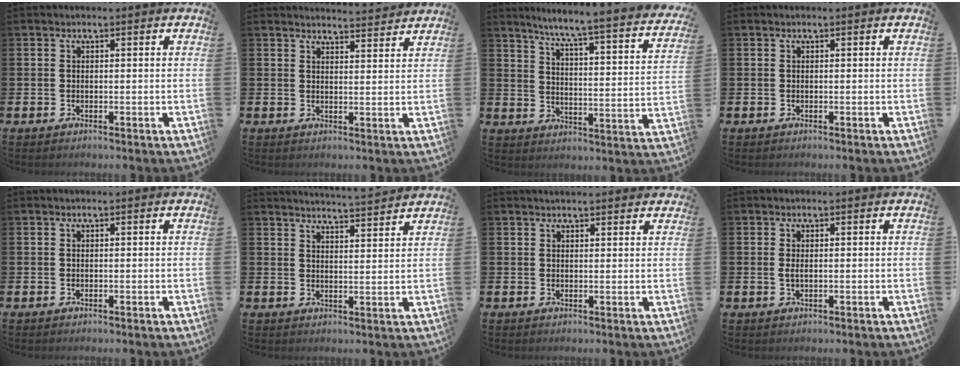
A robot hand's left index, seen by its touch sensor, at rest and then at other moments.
{"total": 3.6, "force": [3.6, -0.1, 0.0], "torque": [0.005, -0.027, 0.062]}
{"total": 6.0, "force": [5.2, -0.3, 2.9], "torque": [-0.075, -0.053, 0.077]}
{"total": 0.0}
{"total": 0.0}
{"total": 4.4, "force": [4.3, -0.7, 0.2], "torque": [-0.008, -0.030, 0.076]}
{"total": 2.0, "force": [2.0, 0.4, 0.3], "torque": [0.001, -0.006, 0.034]}
{"total": 0.9, "force": [0.1, 0.3, 0.8], "torque": [-0.016, 0.003, 0.001]}